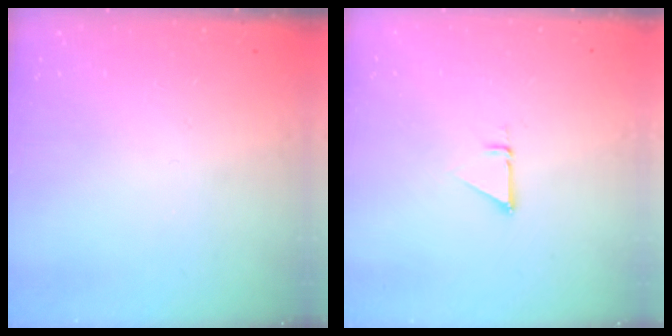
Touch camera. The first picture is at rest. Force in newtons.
{"total": 1.4, "press": 1.4, "slide": 0.0}